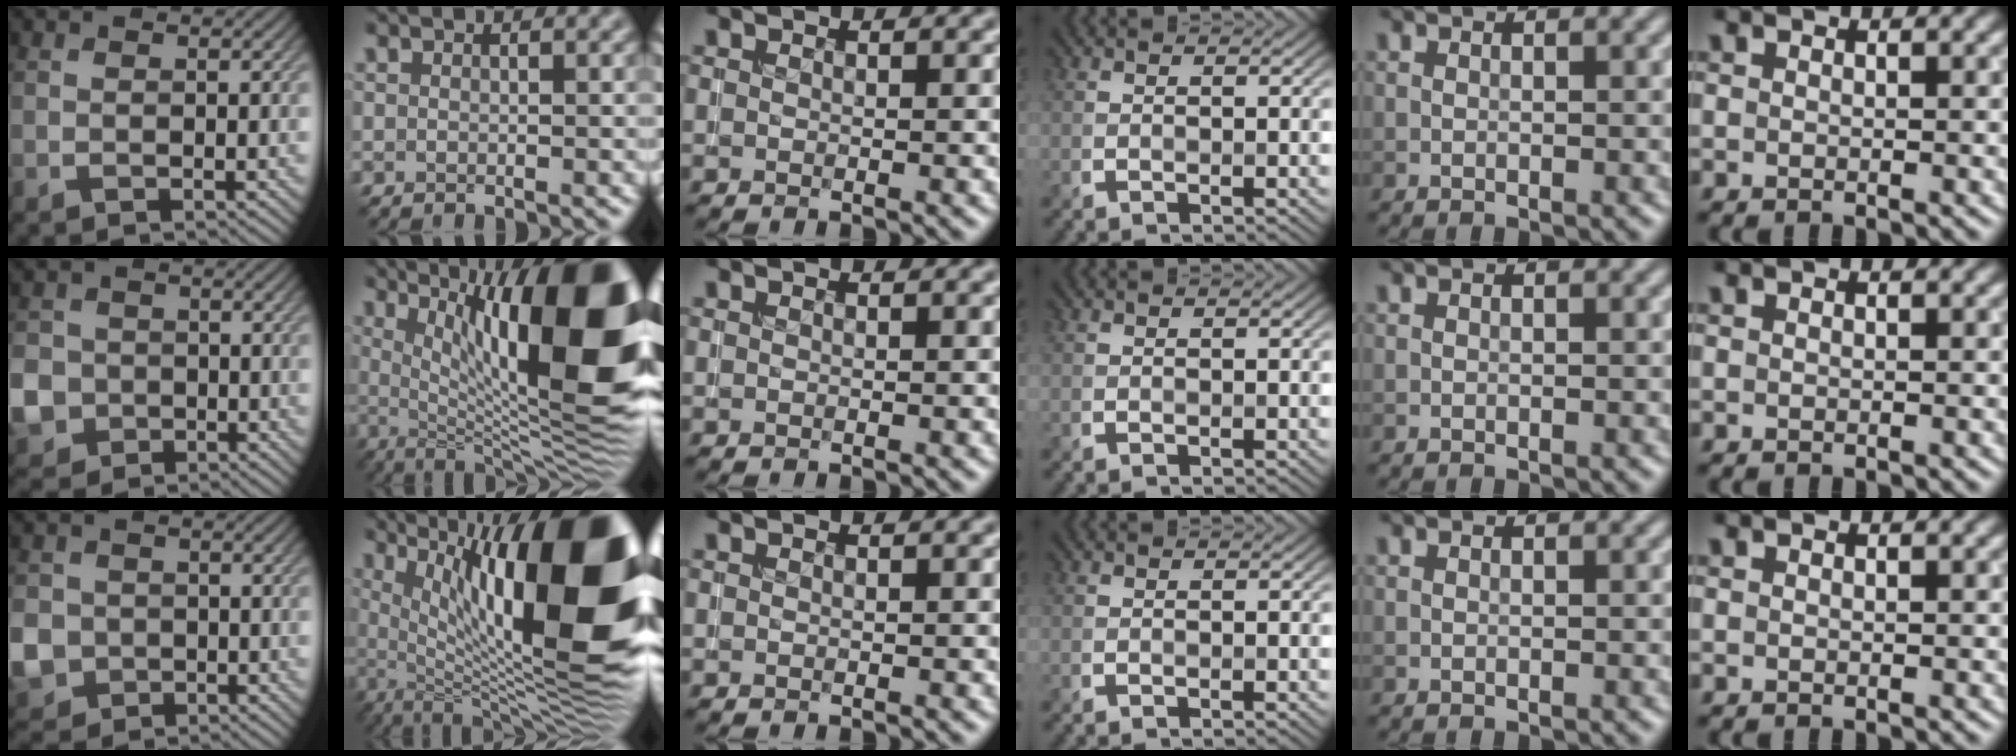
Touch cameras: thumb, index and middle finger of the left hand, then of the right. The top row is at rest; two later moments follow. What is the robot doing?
{"motion": "insert", "object": "coin"}